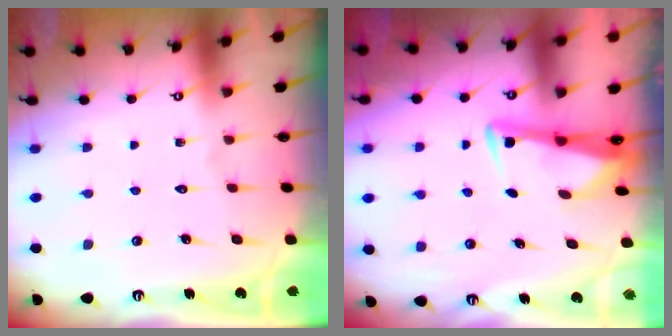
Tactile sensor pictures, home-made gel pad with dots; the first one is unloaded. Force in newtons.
{"total": 3.4, "press": 3.4, "slide": 0.4}